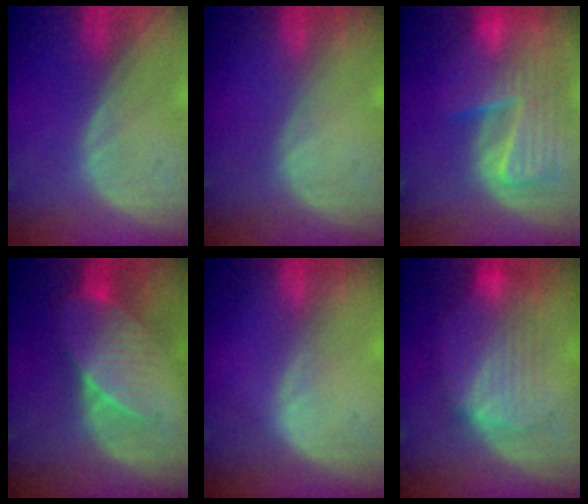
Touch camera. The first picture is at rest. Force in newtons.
{"total": 0.0}
{"total": 10.1, "press": 8.8, "slide": 5.0}
{"total": 7.2, "press": 6.6, "slide": 2.9}
{"total": 1.1, "press": 0.7, "slide": 0.9}
{"total": 8.5, "press": 7.9, "slide": 3.0}